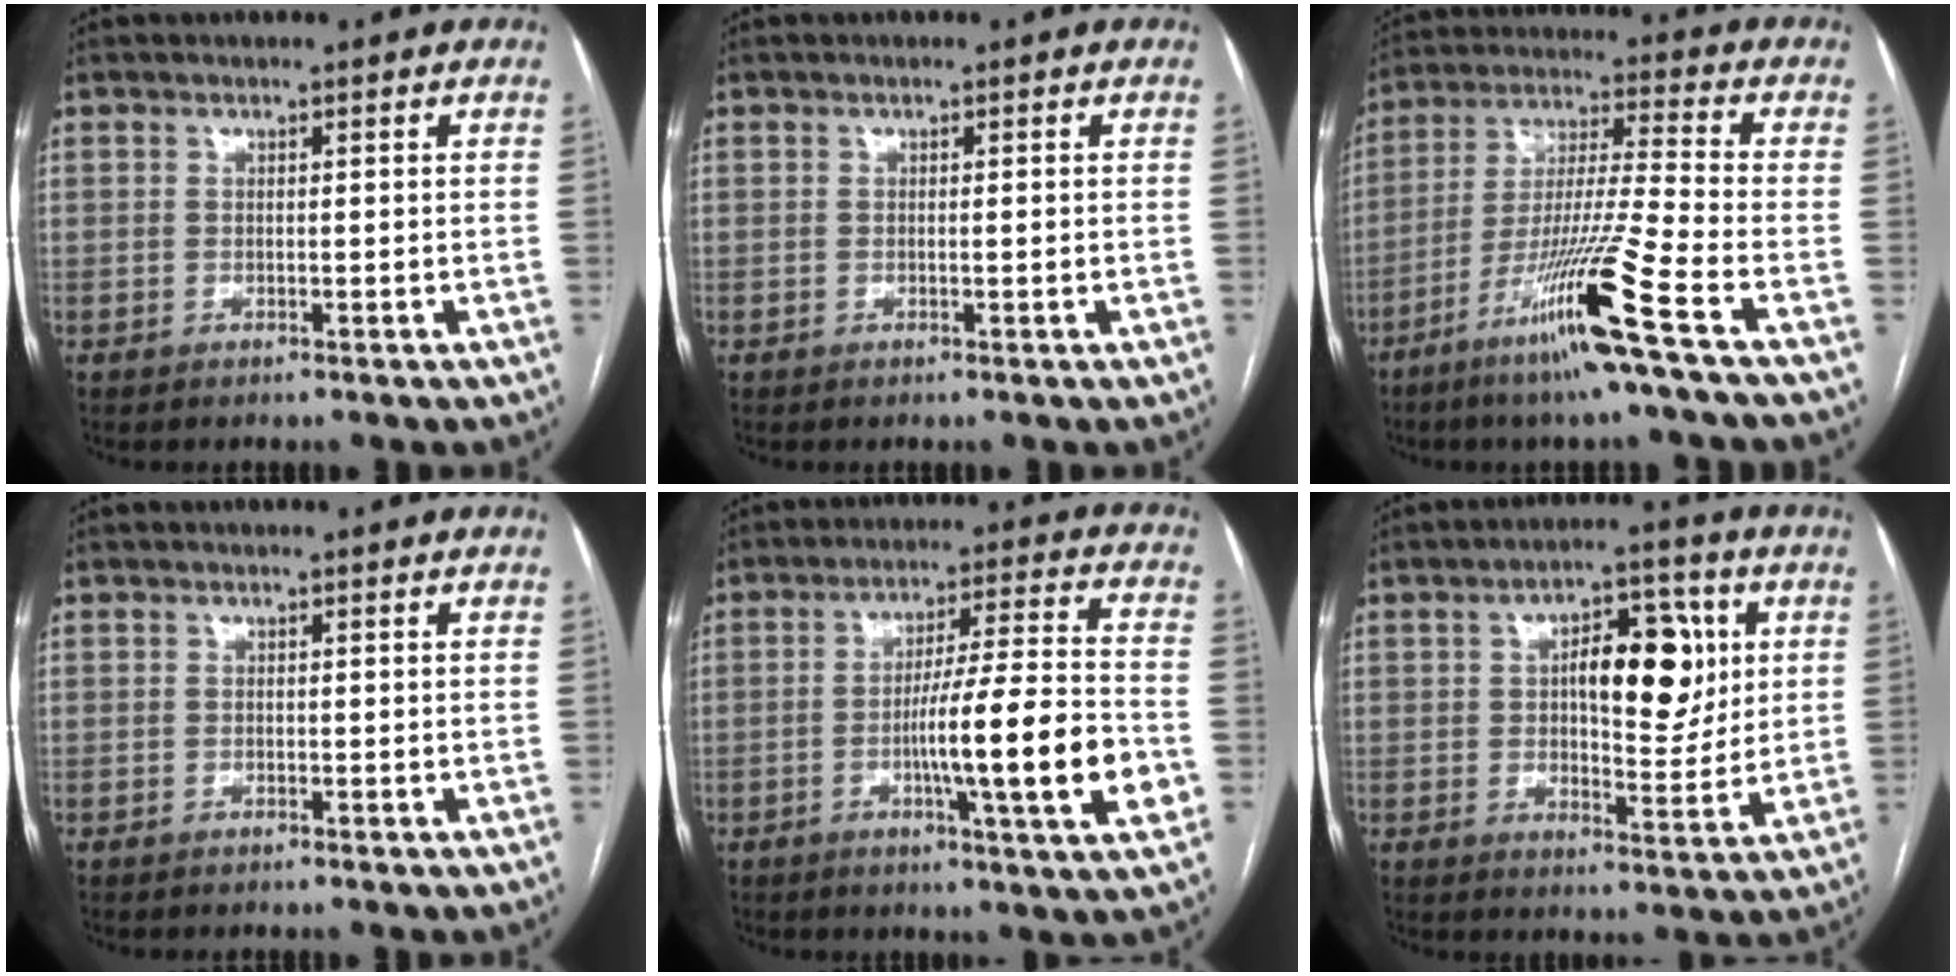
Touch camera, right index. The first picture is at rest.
{"total": 0.8, "force": [-0.2, -0.1, 0.7], "torque": [-0.011, 0.000, -0.001]}
{"total": 15.7, "force": [-8.4, -2.1, 13.1], "torque": [-0.258, -0.033, -0.157]}
{"total": 0.0}
{"total": 15.4, "force": [-3.8, -0.2, 14.9], "torque": [-0.239, -0.006, -0.066]}
{"total": 11.2, "force": [2.5, 4.8, 9.8], "torque": [-0.142, 0.018, 0.041]}